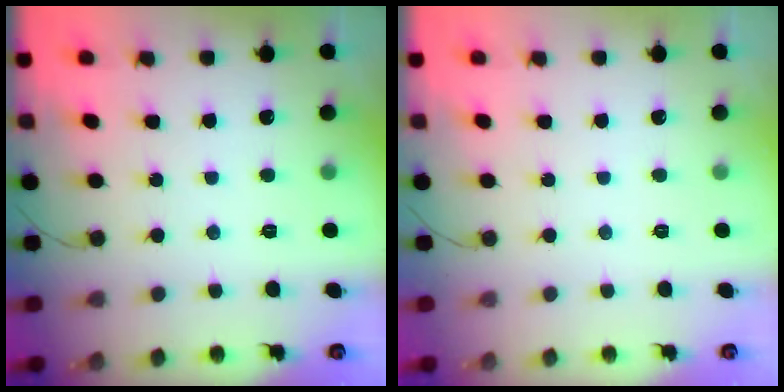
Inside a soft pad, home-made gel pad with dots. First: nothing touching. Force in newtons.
{"total": 0.0}